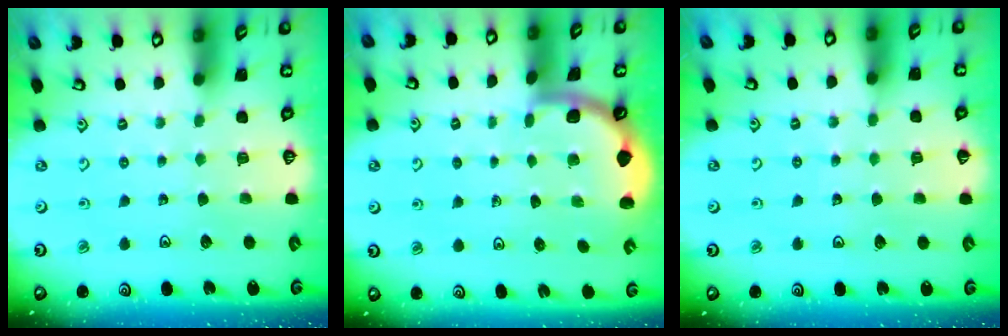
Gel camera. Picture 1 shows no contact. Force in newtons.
{"total": 1.8, "press": 1.8, "slide": 0.1}
{"total": 2.9, "press": 2.9, "slide": 0.3}